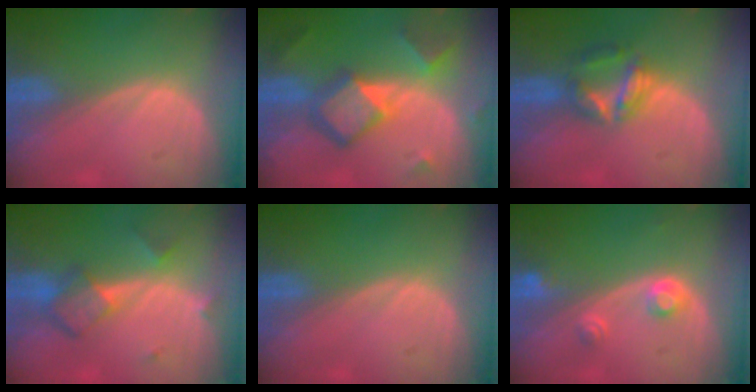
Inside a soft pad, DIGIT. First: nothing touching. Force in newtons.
{"total": 7.9, "press": 7.9, "slide": 0.4}
{"total": 5.7, "press": 5.6, "slide": 1.4}
{"total": 6.0, "press": 5.3, "slide": 2.8}
{"total": 0.0}
{"total": 3.0, "press": 2.8, "slide": 0.9}